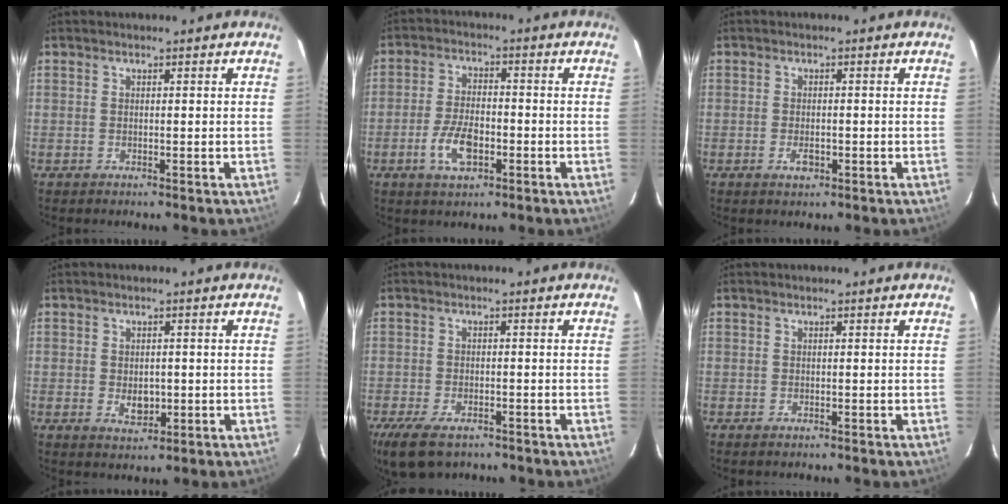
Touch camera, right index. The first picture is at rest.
{"total": 7.6, "force": [-3.1, 3.6, 5.9], "torque": [-0.127, 0.000, -0.054]}
{"total": 2.4, "force": [-1.0, 1.3, 1.7], "torque": [-0.032, -0.002, -0.016]}
{"total": 3.8, "force": [-0.7, 2.7, 2.7], "torque": [-0.044, -0.004, -0.006]}
{"total": 9.2, "force": [-6.4, 4.2, 5.1], "torque": [-0.127, -0.026, -0.114]}
{"total": 0.7, "force": [-0.5, 0.4, 0.3], "torque": [-0.007, -0.003, -0.009]}